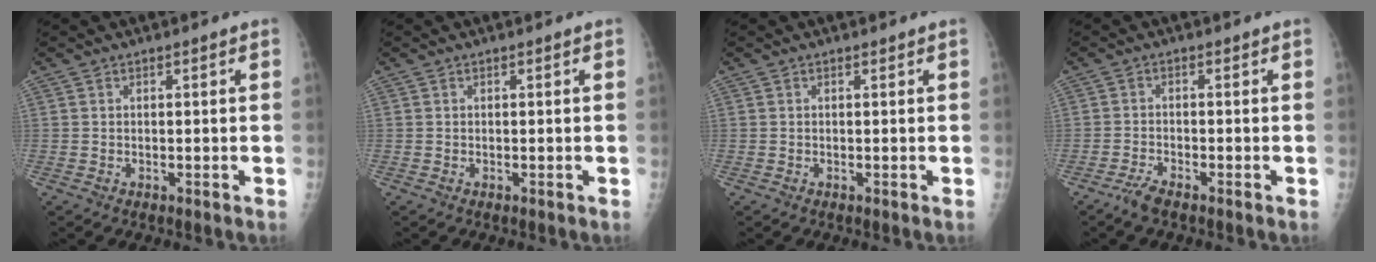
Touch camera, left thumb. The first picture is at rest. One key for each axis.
{"total": 0.0}
{"total": 0.0}
{"total": 2.6, "fx": -2.1, "fy": 0.6, "fz": 1.3, "tx": -0.037, "ty": 0.003, "tz": -0.043}